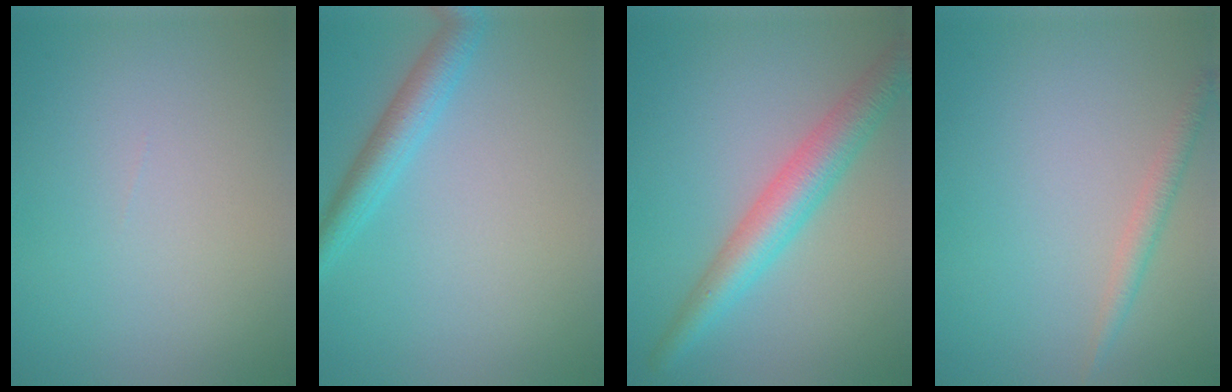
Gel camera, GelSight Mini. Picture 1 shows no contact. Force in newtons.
{"total": 3.1, "press": 3.1, "slide": 0.1}
{"total": 4.9, "press": 4.9, "slide": 0.3}
{"total": 1.6, "press": 1.6, "slide": 0.1}